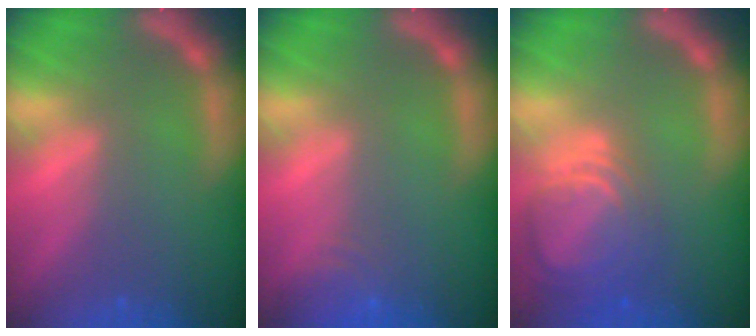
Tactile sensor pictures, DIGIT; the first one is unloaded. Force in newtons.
{"total": 3.0}
{"total": 7.5}